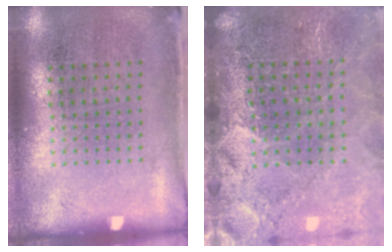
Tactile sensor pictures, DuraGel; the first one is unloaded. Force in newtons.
{"total": 3.3, "press": 3.0, "slide": 1.2}